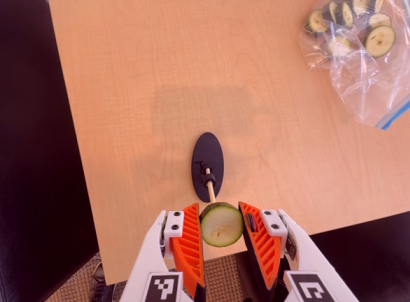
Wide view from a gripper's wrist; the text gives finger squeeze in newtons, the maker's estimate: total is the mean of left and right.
{"total": 8.3, "left": 8.3, "right": 8.2}